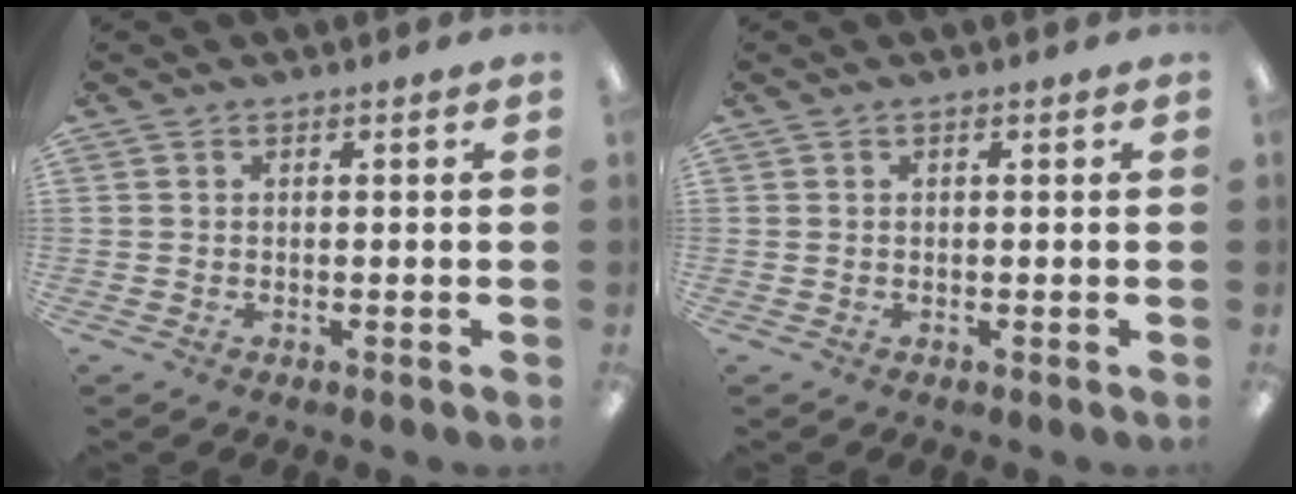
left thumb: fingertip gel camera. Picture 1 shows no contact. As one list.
[{"total": 0.0}]